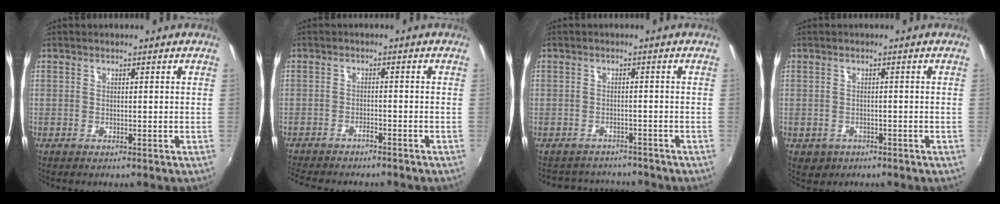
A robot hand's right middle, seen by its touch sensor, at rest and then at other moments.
{"total": 6.5, "force": [-5.8, 1.3, 2.5], "torque": [-0.069, -0.014, -0.093]}
{"total": 5.5, "force": [-4.8, 2.7, 0.4], "torque": [-0.016, 0.022, -0.071]}
{"total": 2.8, "force": [-0.7, 2.6, 1.0], "torque": [-0.026, -0.003, -0.004]}